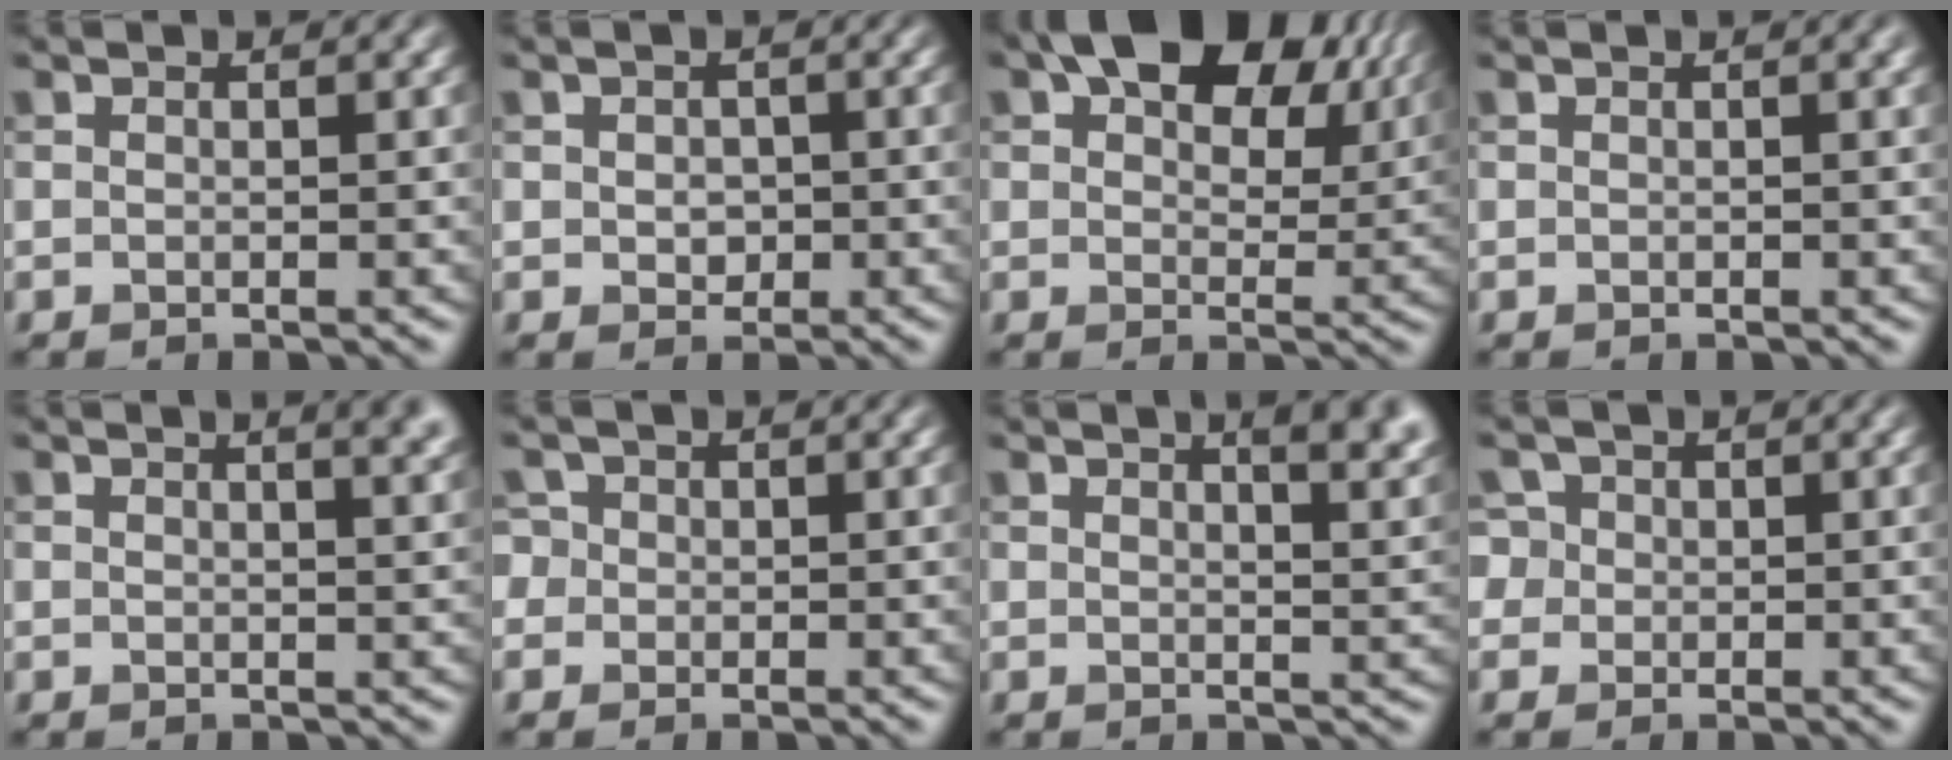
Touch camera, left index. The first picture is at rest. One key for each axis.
{"total": 1.2, "fx": -0.3, "fy": 1.0, "fz": 0.6, "tx": -0.015, "ty": -0.001, "tz": -0.005}
{"total": 11.2, "fx": 5.8, "fy": 6.1, "fz": 7.4, "tx": -0.107, "ty": 0.012, "tz": 0.094}
{"total": 1.0, "fx": 0.6, "fy": 0.0, "fz": 0.8, "tx": -0.009, "ty": 0.002, "tz": 0.009}
{"total": 5.1, "fx": 3.0, "fy": 2.1, "fz": 3.6, "tx": -0.007, "ty": 0.028, "tz": 0.016}
{"total": 2.5, "fx": 0.5, "fy": 2.4, "fz": 0.8, "tx": -0.009, "ty": 0.019, "tz": -0.007}
{"total": 7.0, "fx": 4.0, "fy": 2.8, "fz": 5.0, "tx": -0.026, "ty": 0.033, "tz": 0.033}
{"total": 3.4, "fx": 0.9, "fy": 3.0, "fz": 1.2, "tx": -0.028, "ty": 0.021, "tz": 0.002}